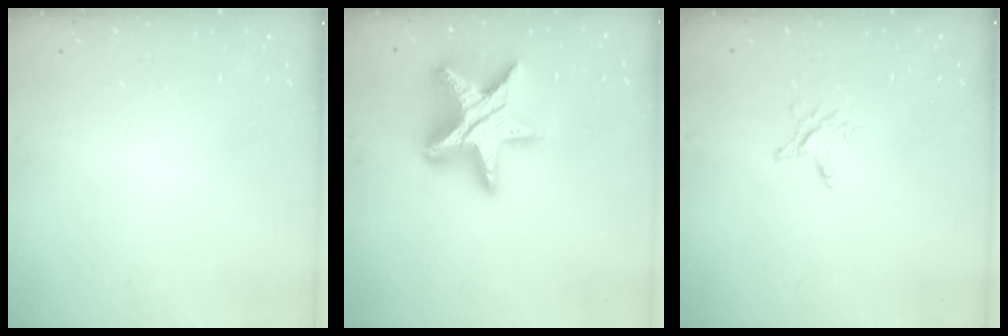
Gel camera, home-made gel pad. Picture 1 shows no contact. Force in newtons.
{"total": 20.1, "press": 20.0, "slide": 1.4}
{"total": 2.8, "press": 2.8, "slide": 0.3}